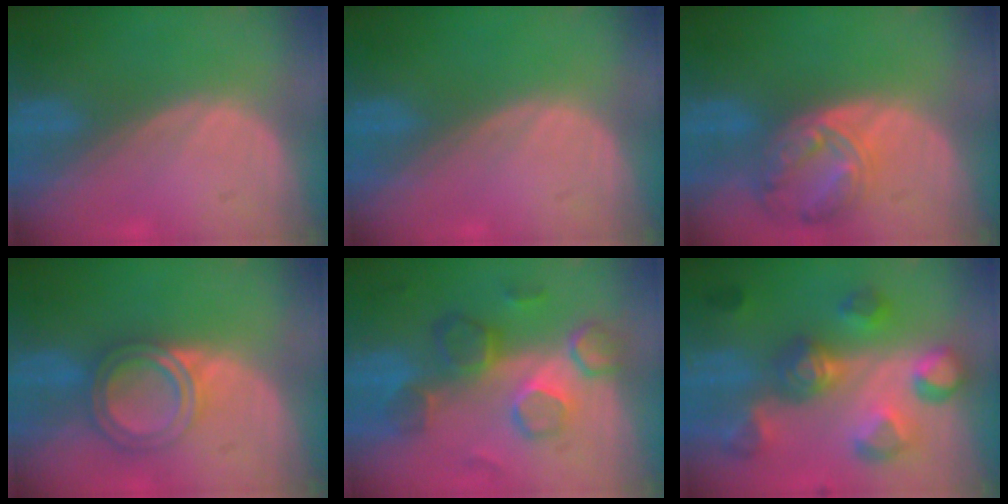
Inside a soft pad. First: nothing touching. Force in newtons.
{"total": 0.0}
{"total": 8.1, "press": 7.0, "slide": 4.1}
{"total": 5.9, "press": 5.4, "slide": 2.3}
{"total": 9.1, "press": 8.6, "slide": 3.0}
{"total": 10.1, "press": 9.8, "slide": 2.4}